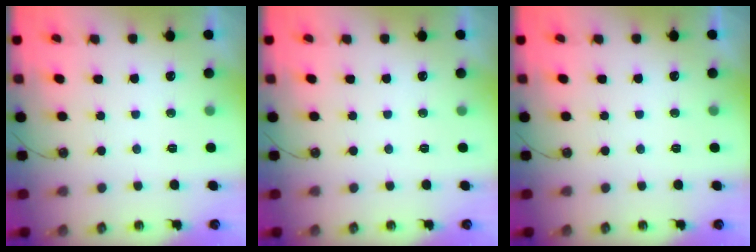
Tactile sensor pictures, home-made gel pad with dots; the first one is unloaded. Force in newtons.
{"total": 0.0}
{"total": 0.0}